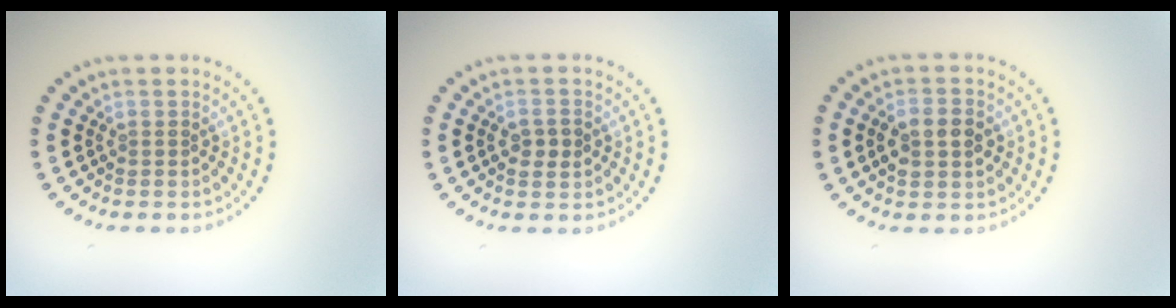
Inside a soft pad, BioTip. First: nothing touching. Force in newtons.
{"total": 1.9, "press": 1.9, "slide": 0.2}
{"total": 3.6, "press": 3.6, "slide": 0.1}